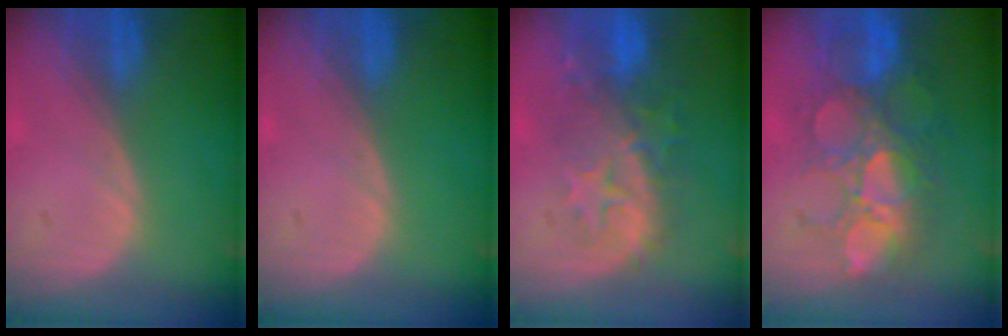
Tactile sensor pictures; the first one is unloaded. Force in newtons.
{"total": 0.0}
{"total": 9.8, "press": 8.8, "slide": 4.3}
{"total": 10.8, "press": 9.9, "slide": 4.4}